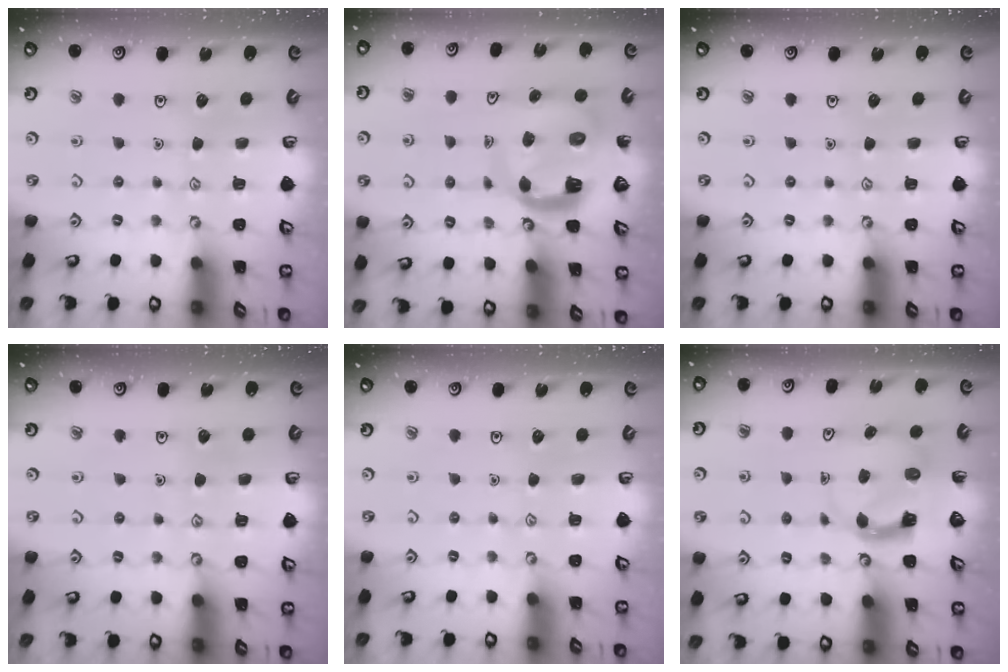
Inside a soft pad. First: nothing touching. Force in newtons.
{"total": 9.4, "press": 9.4, "slide": 1.3}
{"total": 0.0}
{"total": 3.8, "press": 3.8, "slide": 0.3}
{"total": 0.0}
{"total": 3.9, "press": 3.9, "slide": 0.4}